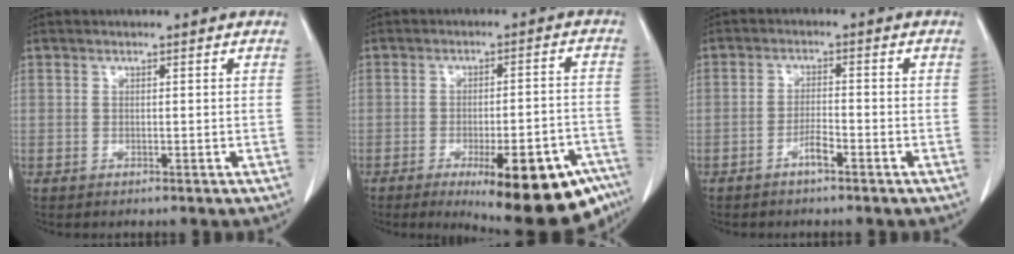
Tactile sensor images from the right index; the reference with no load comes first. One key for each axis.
{"total": 18.9, "fx": -12.1, "fy": 5.0, "fz": 13.6, "tx": -0.093, "ty": 0.020, "tz": -0.154}
{"total": 2.7, "fx": -1.8, "fy": 0.2, "fz": 2.0, "tx": -0.038, "ty": 0.000, "tz": -0.034}